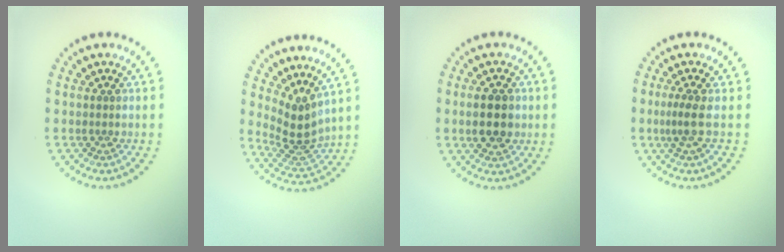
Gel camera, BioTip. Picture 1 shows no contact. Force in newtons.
{"total": 3.4, "press": 2.4, "slide": 2.5}
{"total": 3.8, "press": 3.7, "slide": 0.3}
{"total": 1.7, "press": 1.3, "slide": 1.1}